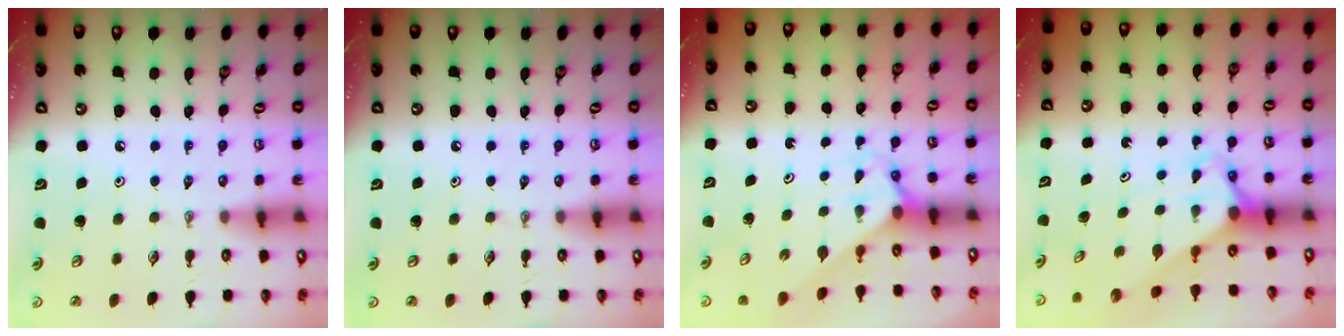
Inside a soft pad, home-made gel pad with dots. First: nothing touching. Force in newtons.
{"total": 0.0}
{"total": 2.5, "press": 2.5, "slide": 0.2}
{"total": 2.6, "press": 2.6, "slide": 0.0}